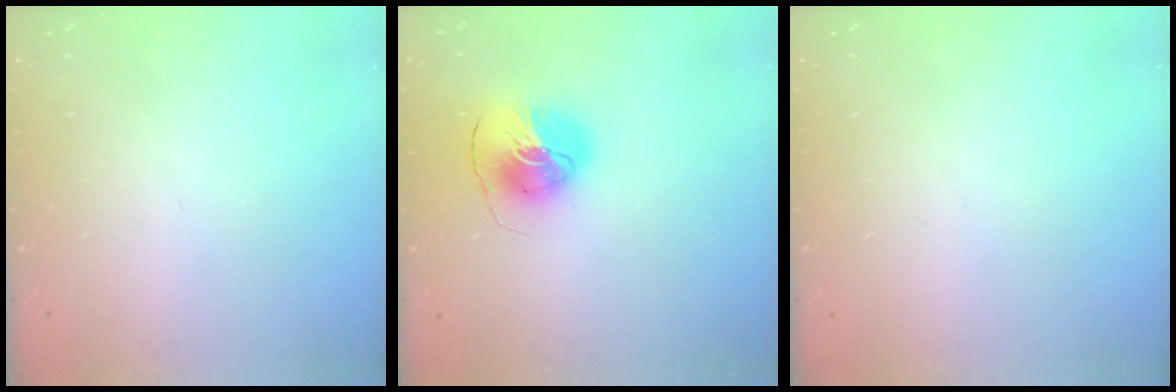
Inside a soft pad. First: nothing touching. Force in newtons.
{"total": 10.5, "press": 10.5, "slide": 1.3}
{"total": 0.0}